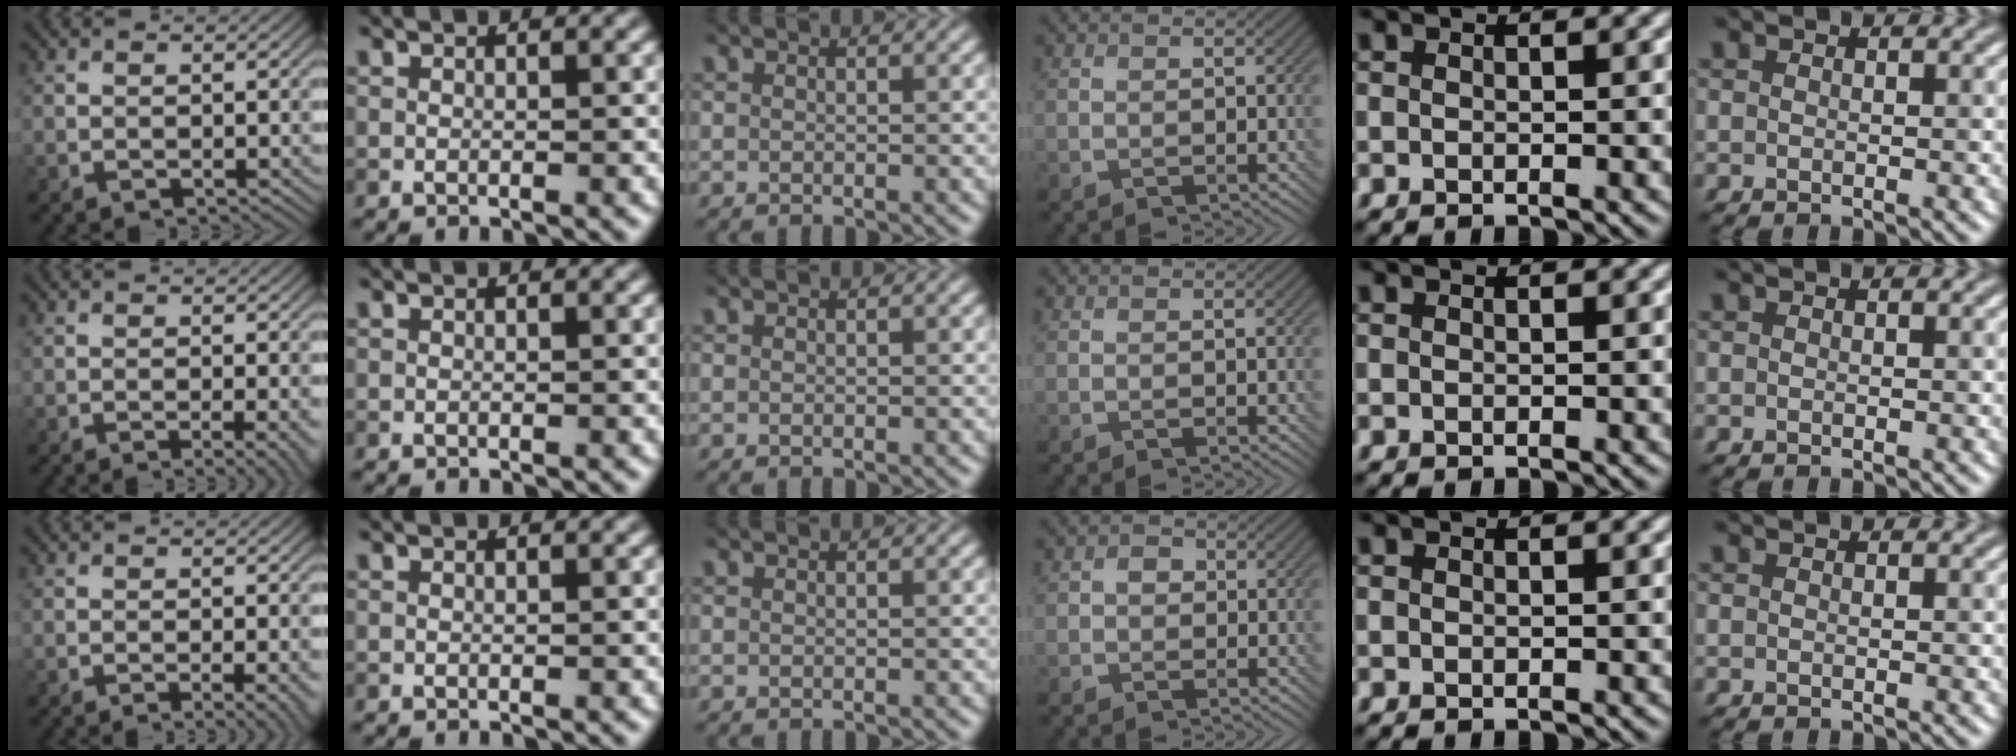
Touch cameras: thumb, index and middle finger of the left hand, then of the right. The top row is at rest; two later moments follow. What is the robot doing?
{"motion": "screw", "object": "bottle cap"}